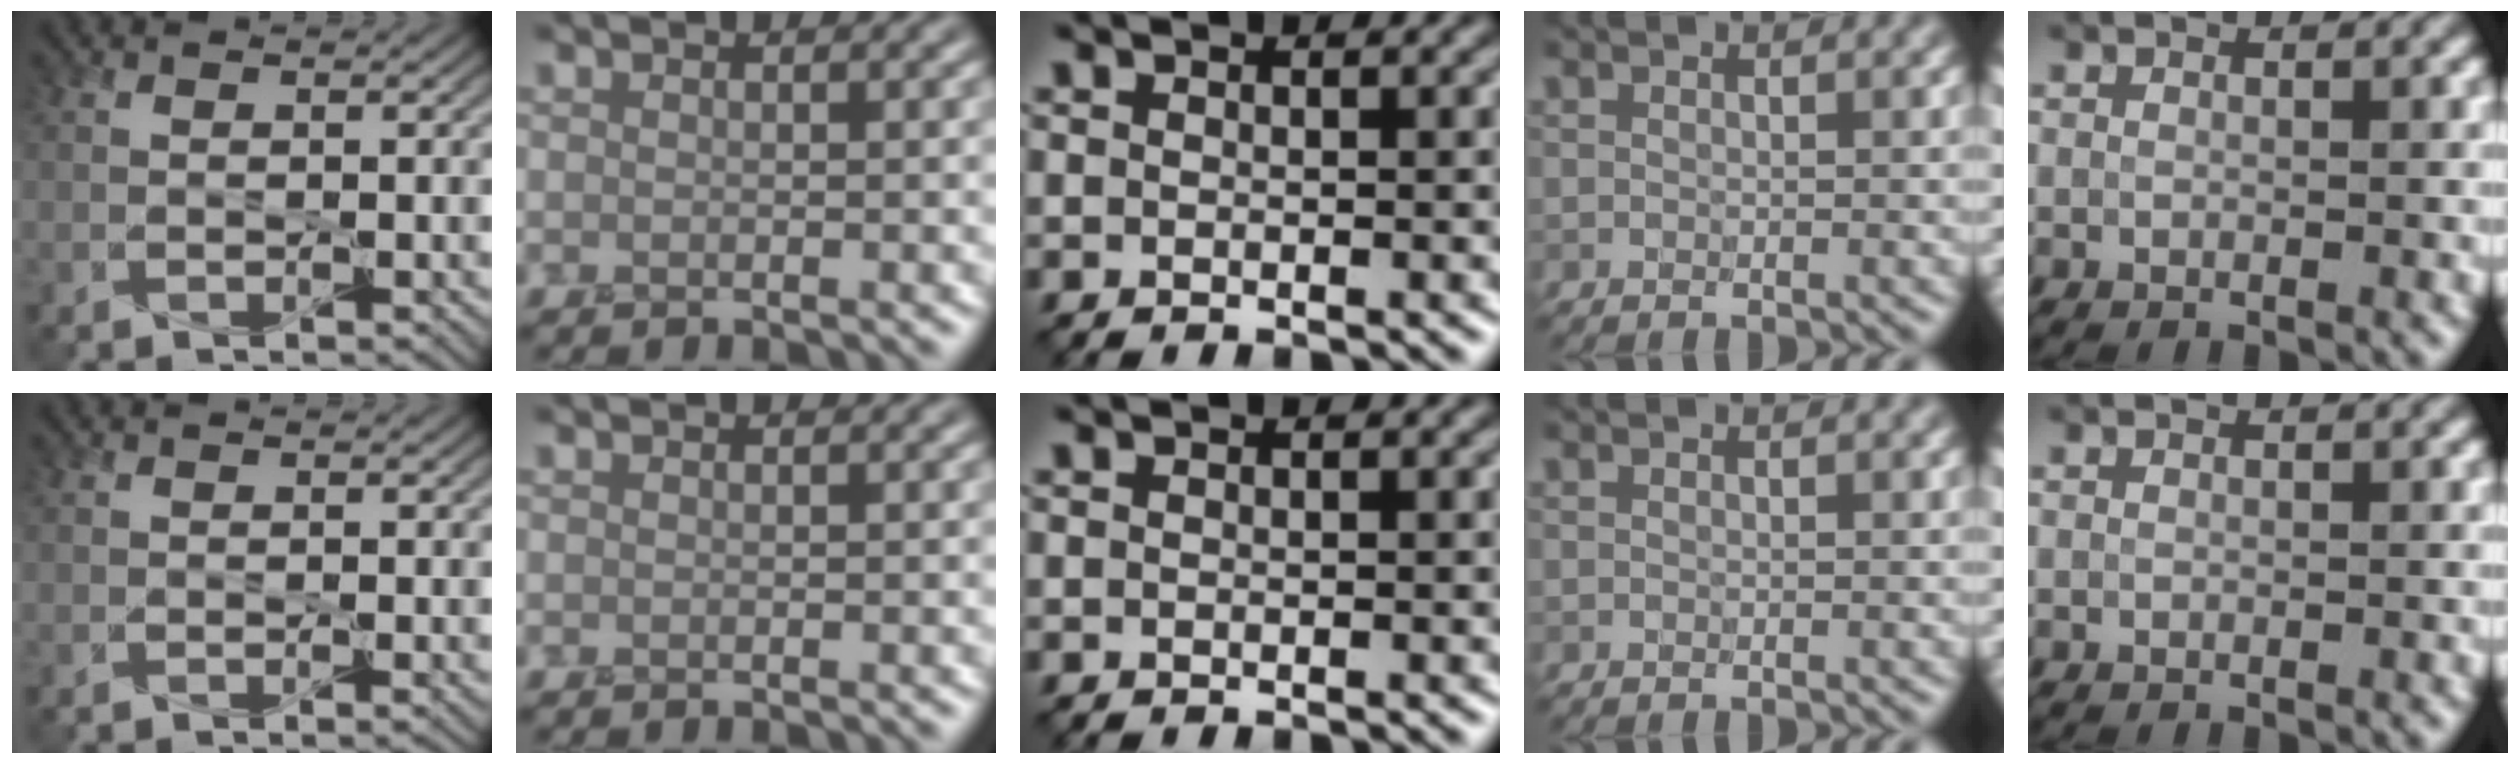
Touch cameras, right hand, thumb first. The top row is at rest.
{}